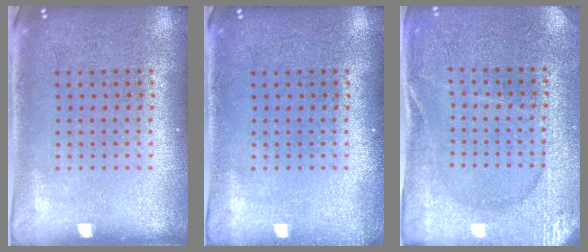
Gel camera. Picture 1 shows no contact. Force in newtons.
{"total": 0.7, "press": 0.7, "slide": 0.1}
{"total": 2.7, "press": 2.7, "slide": 0.3}